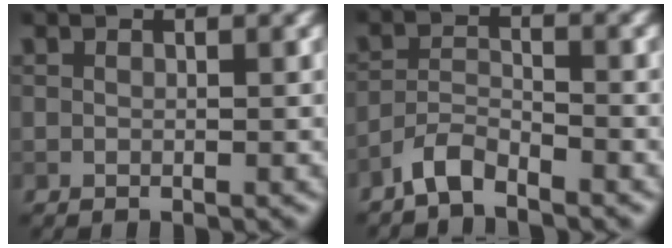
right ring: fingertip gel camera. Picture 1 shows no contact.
{"total": 2.7, "force": [-2.4, 0.6, 1.1], "torque": [-0.022, 0.007, -0.054]}